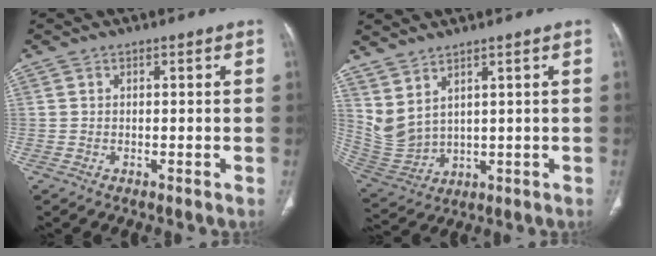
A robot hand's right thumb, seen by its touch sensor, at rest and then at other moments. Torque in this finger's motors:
{"motor_torque": [-0.78, 2.41, 0.52, 1.04, 0.06]}